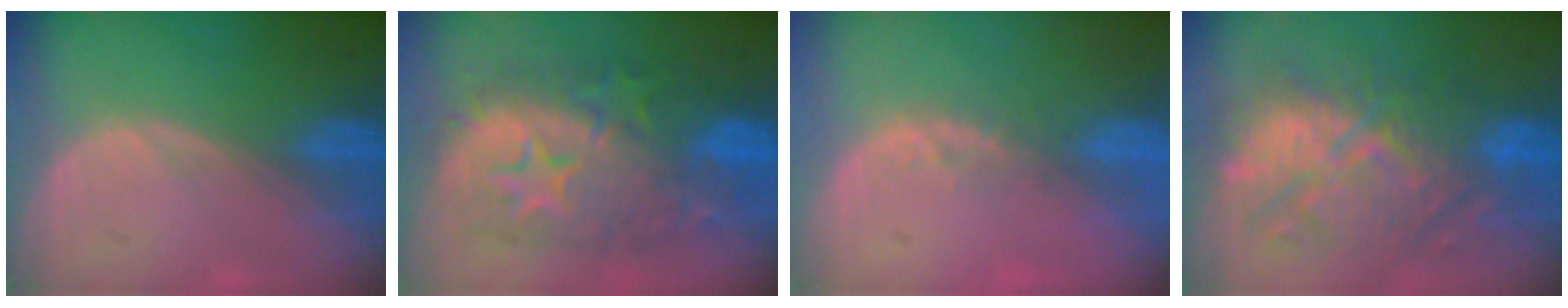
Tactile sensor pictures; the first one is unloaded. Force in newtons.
{"total": 12.4, "press": 12.3, "slide": 1.0}
{"total": 2.1, "press": 1.8, "slide": 1.1}
{"total": 11.5, "press": 11.3, "slide": 2.5}